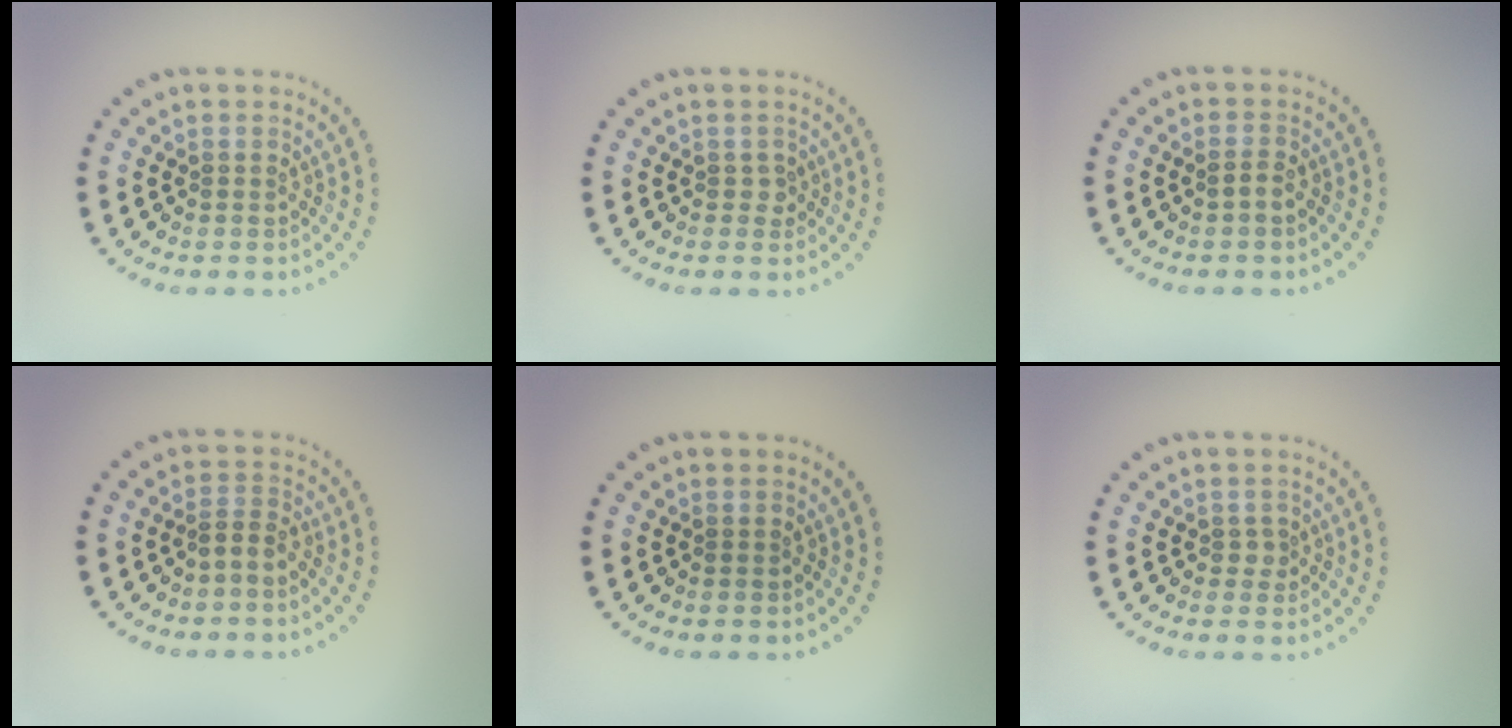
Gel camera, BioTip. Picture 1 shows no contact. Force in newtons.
{"total": 0.9, "press": 0.6, "slide": 0.6}
{"total": 0.9, "press": 0.9, "slide": 0.2}
{"total": 1.3, "press": 1.0, "slide": 0.9}
{"total": 0.0}
{"total": 1.0, "press": 0.7, "slide": 0.7}